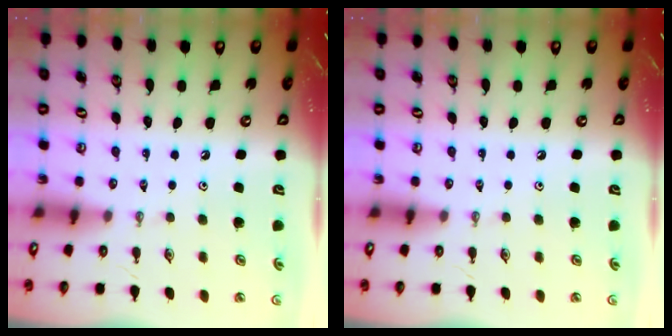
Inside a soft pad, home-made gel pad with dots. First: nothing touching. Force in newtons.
{"total": 0.0}